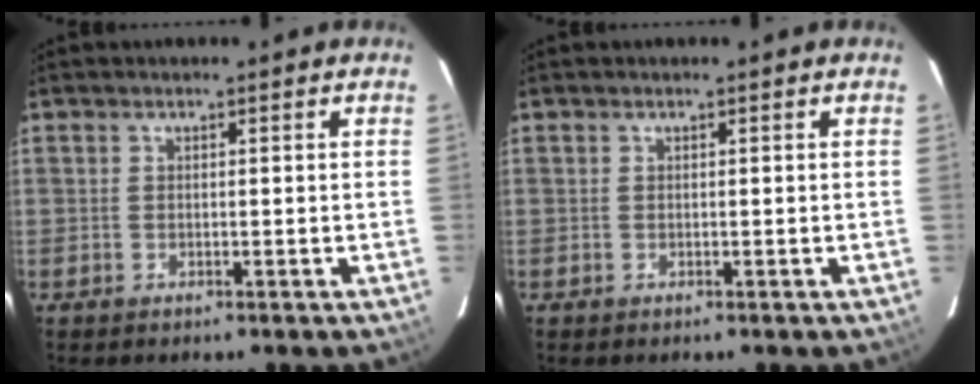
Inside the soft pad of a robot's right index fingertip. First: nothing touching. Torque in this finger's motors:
{"motor_torque": [0.00, 0.00, 0.03, 0.01]}